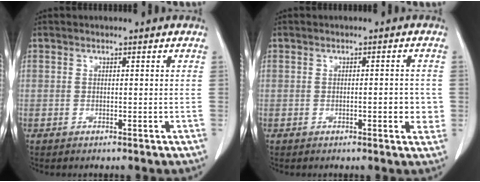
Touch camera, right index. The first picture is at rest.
{"total": 3.2, "force": [-0.5, 1.0, 3.0], "torque": [-0.039, 0.000, -0.006]}